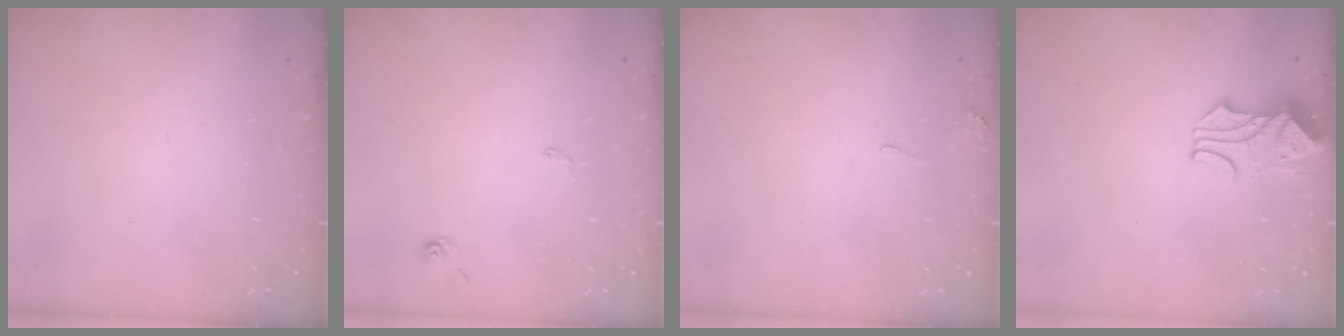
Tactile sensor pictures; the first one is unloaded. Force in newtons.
{"total": 0.6, "press": 0.6, "slide": 0.1}
{"total": 2.0, "press": 2.0, "slide": 0.3}
{"total": 1.6, "press": 1.2, "slide": 1.0}